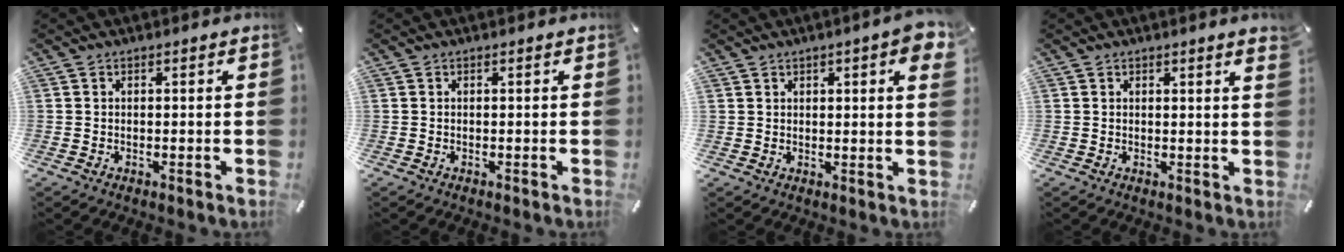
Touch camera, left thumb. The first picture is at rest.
{"total": 0.0}
{"total": 3.7, "force": [2.1, 1.4, 2.6], "torque": [-0.037, -0.001, 0.036]}
{"total": 1.5, "force": [1.1, 0.0, 1.0], "torque": [-0.021, 0.000, 0.018]}